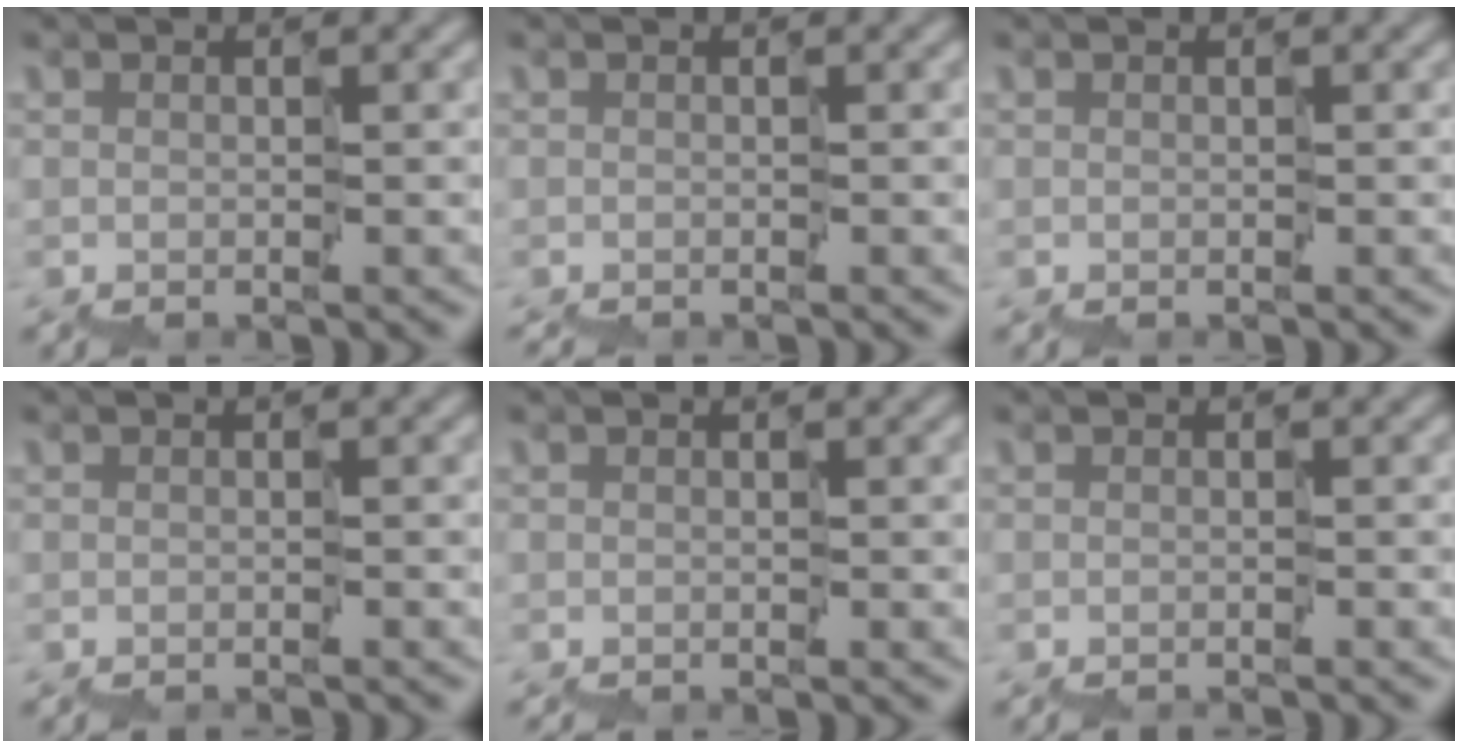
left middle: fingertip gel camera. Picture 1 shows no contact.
{"total": 0.9, "force": [-0.9, 0.0, -0.2], "torque": [0.006, -0.003, -0.016]}
{"total": 0.0}
{"total": 1.1, "force": [-1.1, 0.0, -0.1], "torque": [0.009, 0.001, -0.018]}
{"total": 0.6, "force": [-0.5, -0.2, -0.3], "torque": [0.008, 0.000, -0.009]}
{"total": 1.4, "force": [-1.4, -0.1, -0.2], "torque": [0.009, -0.002, -0.022]}